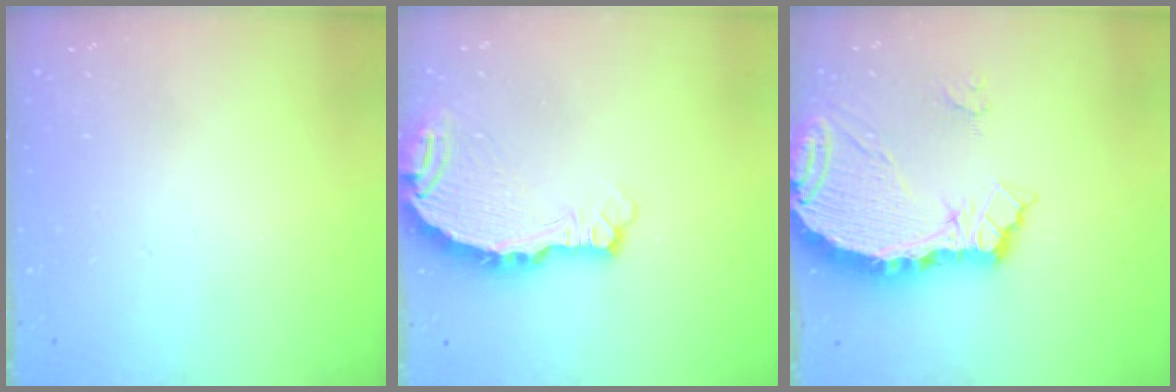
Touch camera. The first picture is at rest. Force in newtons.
{"total": 5.8, "press": 5.8, "slide": 0.6}
{"total": 10.4, "press": 10.4, "slide": 0.8}